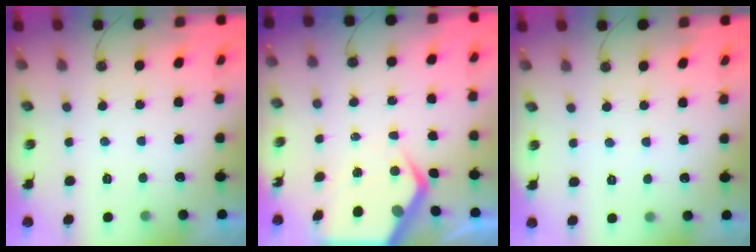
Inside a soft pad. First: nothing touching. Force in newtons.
{"total": 7.4, "press": 7.3, "slide": 0.8}
{"total": 3.2, "press": 3.1, "slide": 0.5}